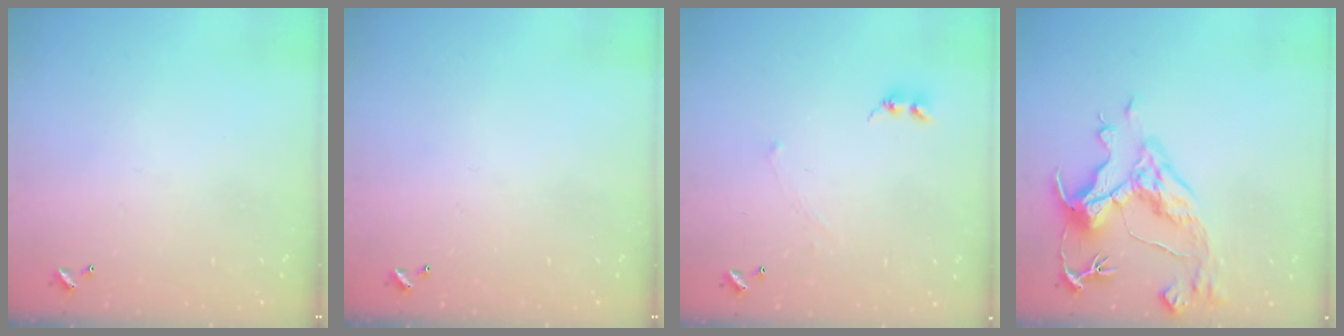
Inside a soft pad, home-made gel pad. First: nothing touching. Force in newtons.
{"total": 0.0}
{"total": 0.6, "press": 0.3, "slide": 0.5}
{"total": 8.7, "press": 8.5, "slide": 1.9}